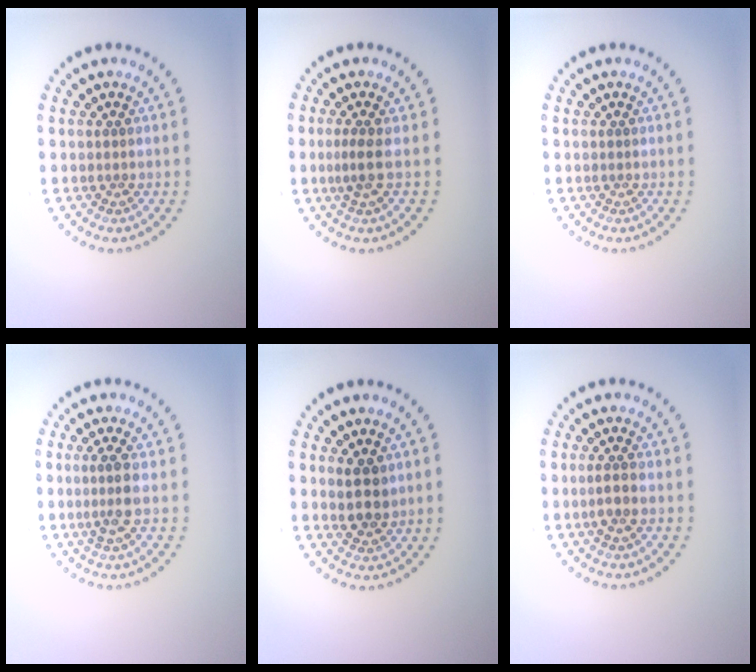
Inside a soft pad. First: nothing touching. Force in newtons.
{"total": 1.8, "press": 1.3, "slide": 1.2}
{"total": 0.0}
{"total": 2.2, "press": 1.8, "slide": 1.2}
{"total": 2.7, "press": 2.5, "slide": 1.0}
{"total": 1.5, "press": 1.4, "slide": 0.5}